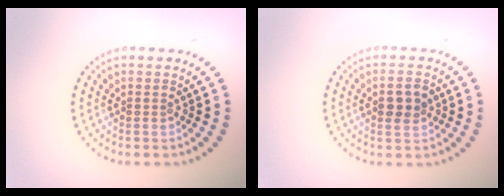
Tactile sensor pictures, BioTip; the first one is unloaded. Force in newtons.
{"total": 2.3, "press": 2.3, "slide": 0.4}